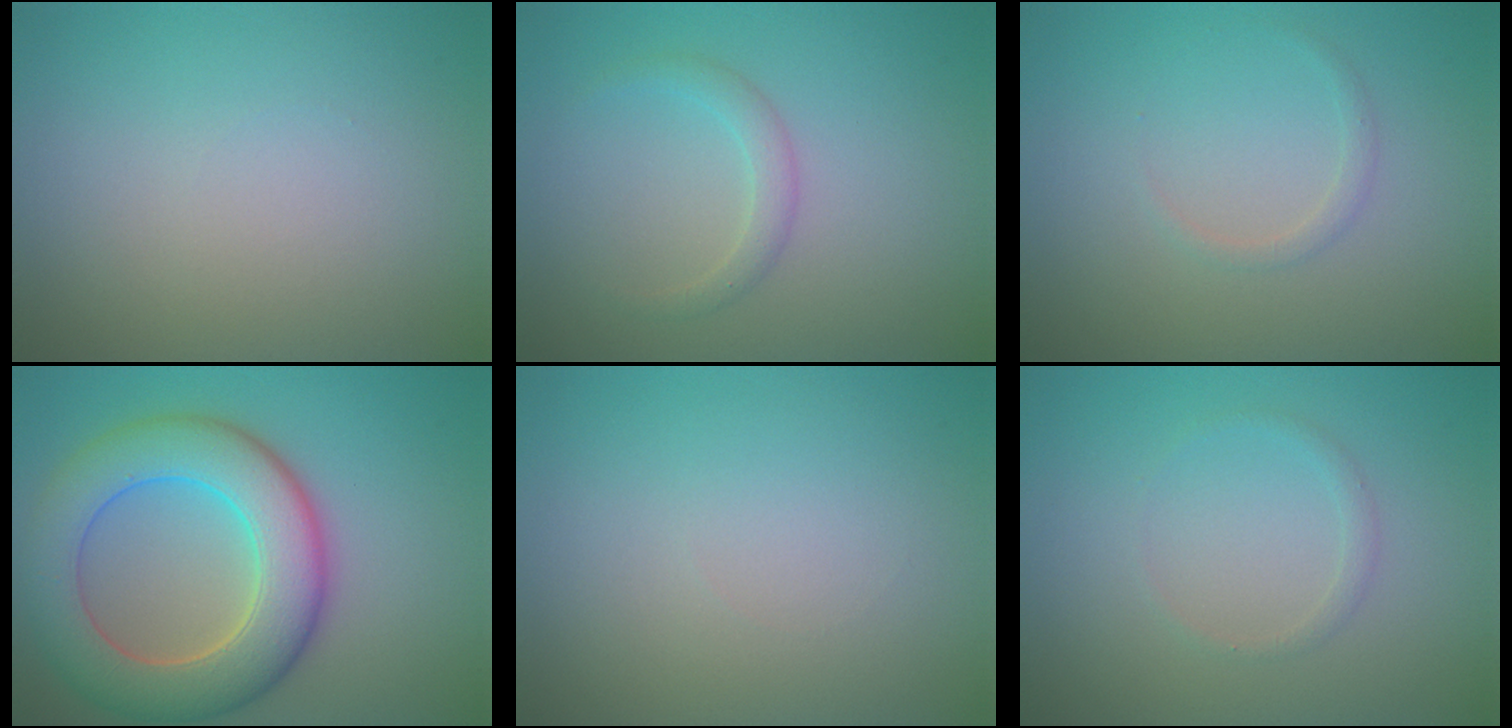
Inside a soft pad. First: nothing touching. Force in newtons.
{"total": 1.5, "press": 1.5, "slide": 0.0}
{"total": 0.8, "press": 0.8, "slide": 0.0}
{"total": 9.2, "press": 9.1, "slide": 0.4}
{"total": 0.0}
{"total": 0.9, "press": 0.9, "slide": 0.0}